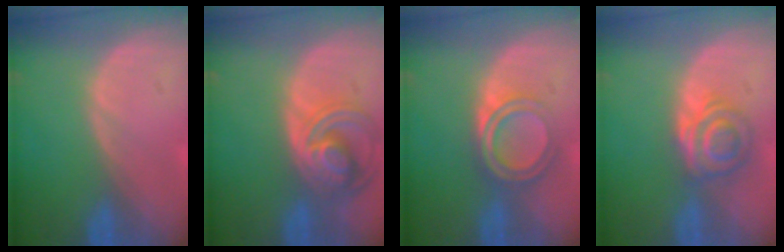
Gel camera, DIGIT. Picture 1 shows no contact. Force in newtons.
{"total": 8.2, "press": 7.1, "slide": 4.1}
{"total": 5.3, "press": 4.9, "slide": 1.9}
{"total": 5.6, "press": 5.3, "slide": 1.8}